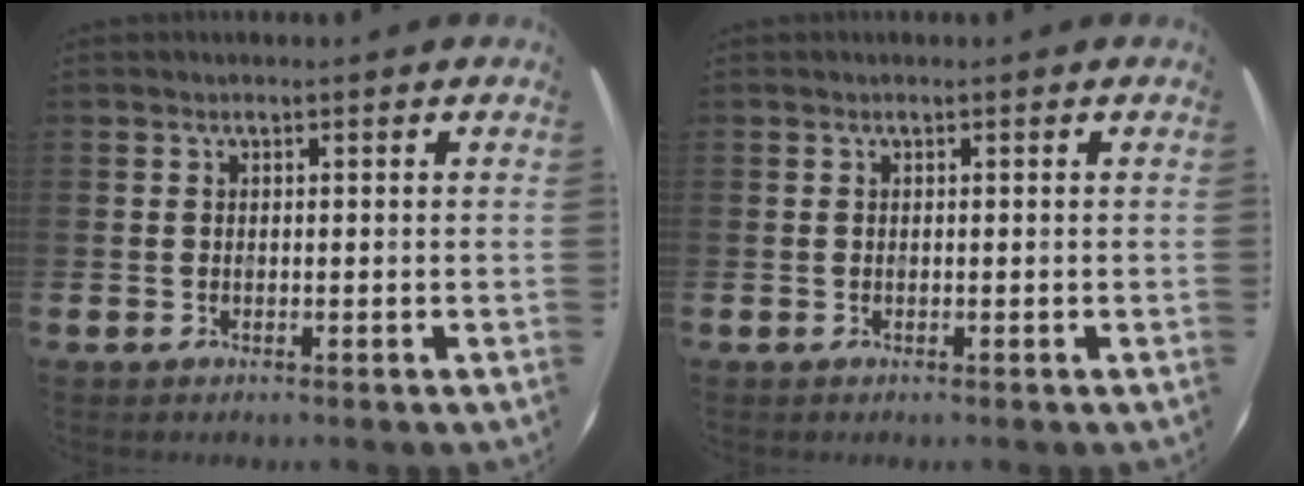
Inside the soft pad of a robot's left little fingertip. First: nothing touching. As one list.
[{"total": 0.0}]